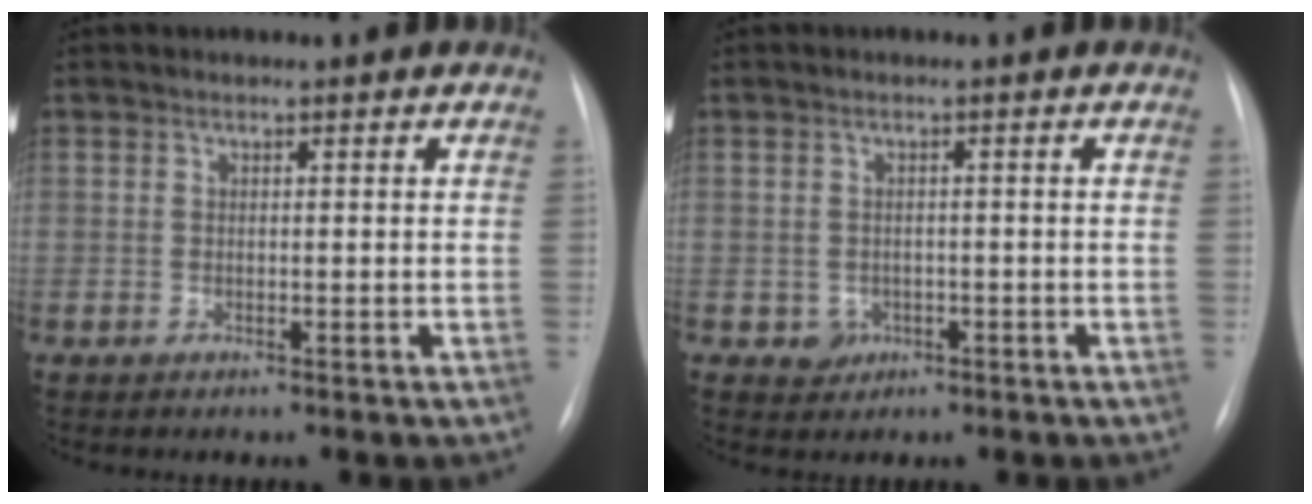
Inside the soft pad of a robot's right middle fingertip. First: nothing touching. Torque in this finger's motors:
{"motor_torque": [0.10, -0.37, 0.00, 0.00]}